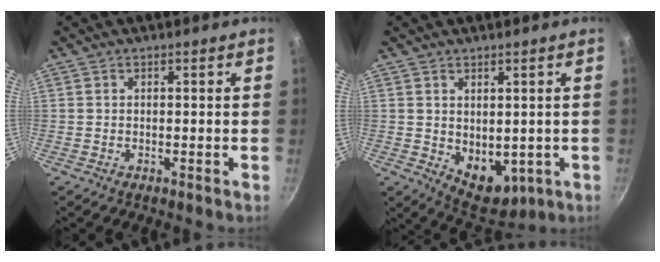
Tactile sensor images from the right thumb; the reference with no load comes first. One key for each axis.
{"total": 7.9, "fx": 0.1, "fy": 5.3, "fz": 5.8, "tx": -0.056, "ty": -0.019, "tz": 0.022}